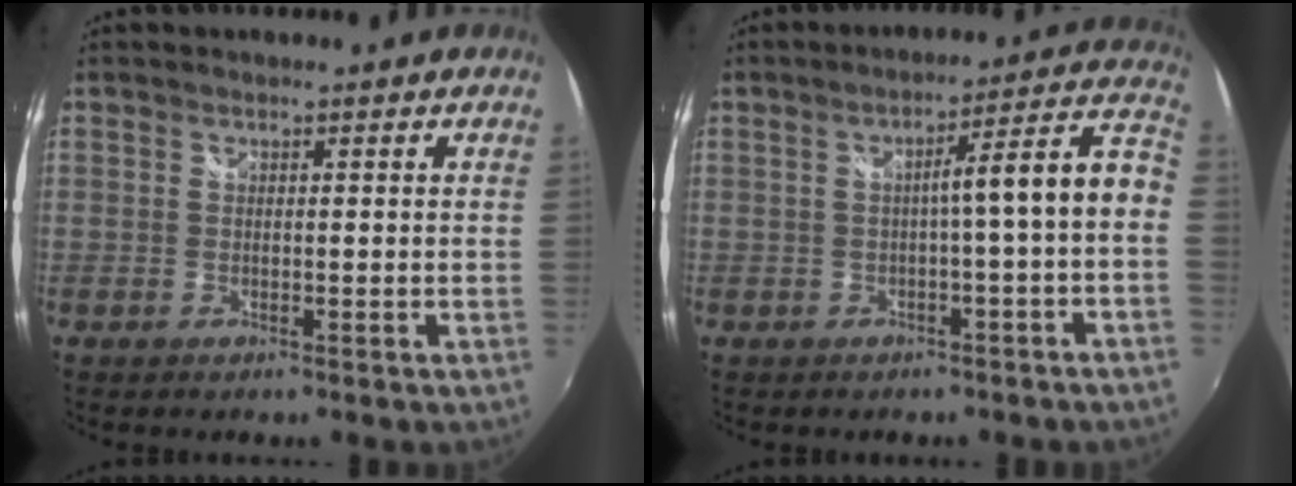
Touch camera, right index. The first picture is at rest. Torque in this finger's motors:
{"motor_torque": [1.29, -0.17, 0.55, 0.12]}